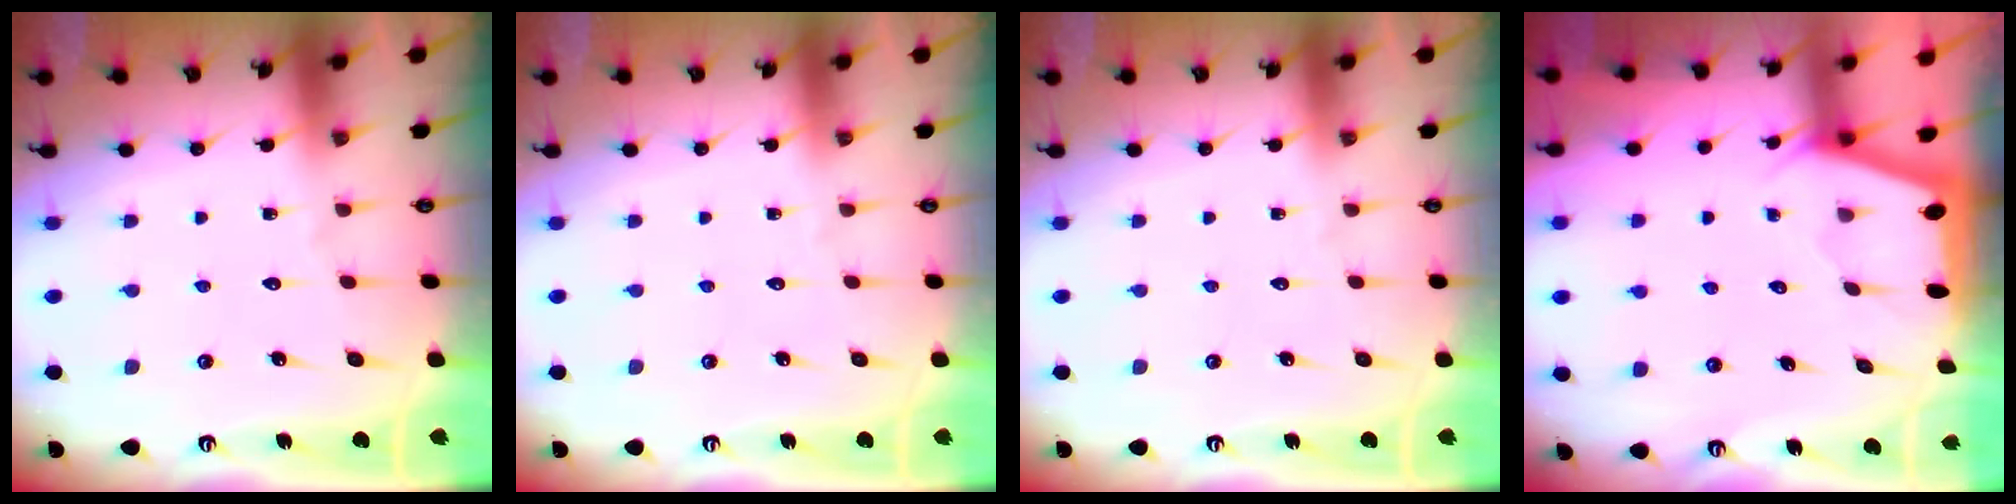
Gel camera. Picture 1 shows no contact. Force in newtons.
{"total": 0.0}
{"total": 0.0}
{"total": 2.8, "press": 2.8, "slide": 0.1}